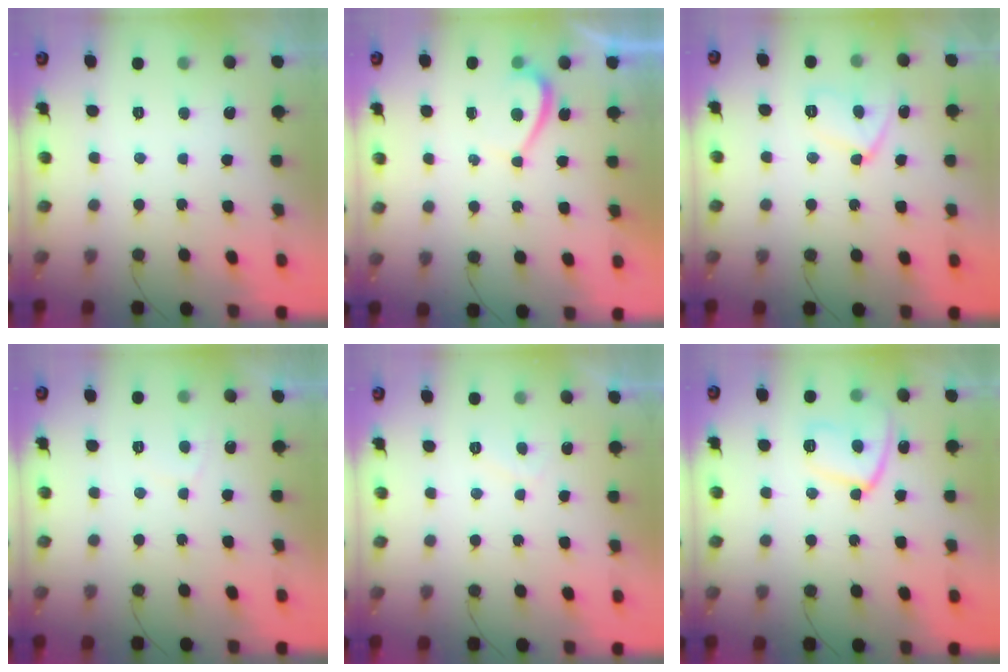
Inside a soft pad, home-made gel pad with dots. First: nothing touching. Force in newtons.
{"total": 1.0, "press": 0.9, "slide": 0.6}
{"total": 9.7, "press": 9.6, "slide": 1.9}
{"total": 1.6, "press": 1.5, "slide": 0.6}
{"total": 1.2, "press": 1.0, "slide": 0.7}
{"total": 11.4, "press": 11.3, "slide": 0.9}